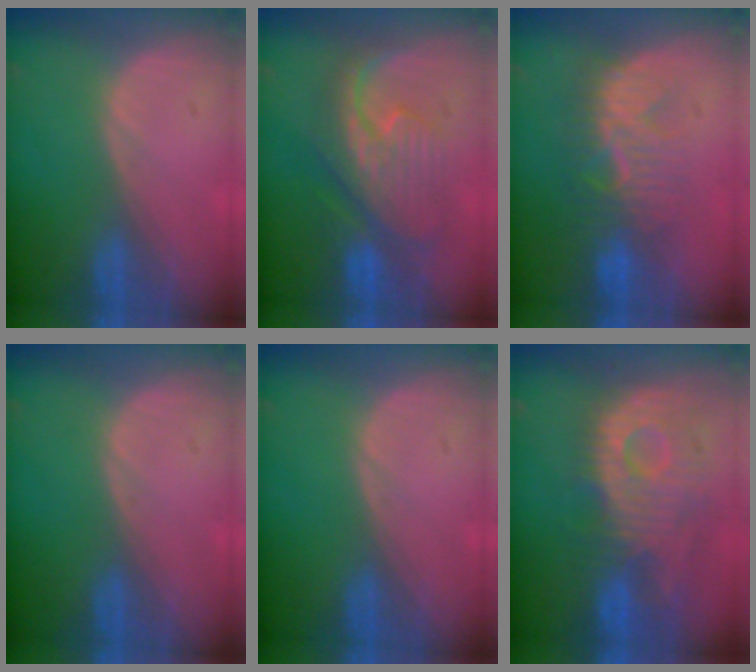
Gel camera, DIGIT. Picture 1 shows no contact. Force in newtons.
{"total": 9.2, "press": 9.2, "slide": 0.4}
{"total": 8.3, "press": 7.9, "slide": 2.3}
{"total": 0.0}
{"total": 0.0}
{"total": 11.6, "press": 10.5, "slide": 4.9}